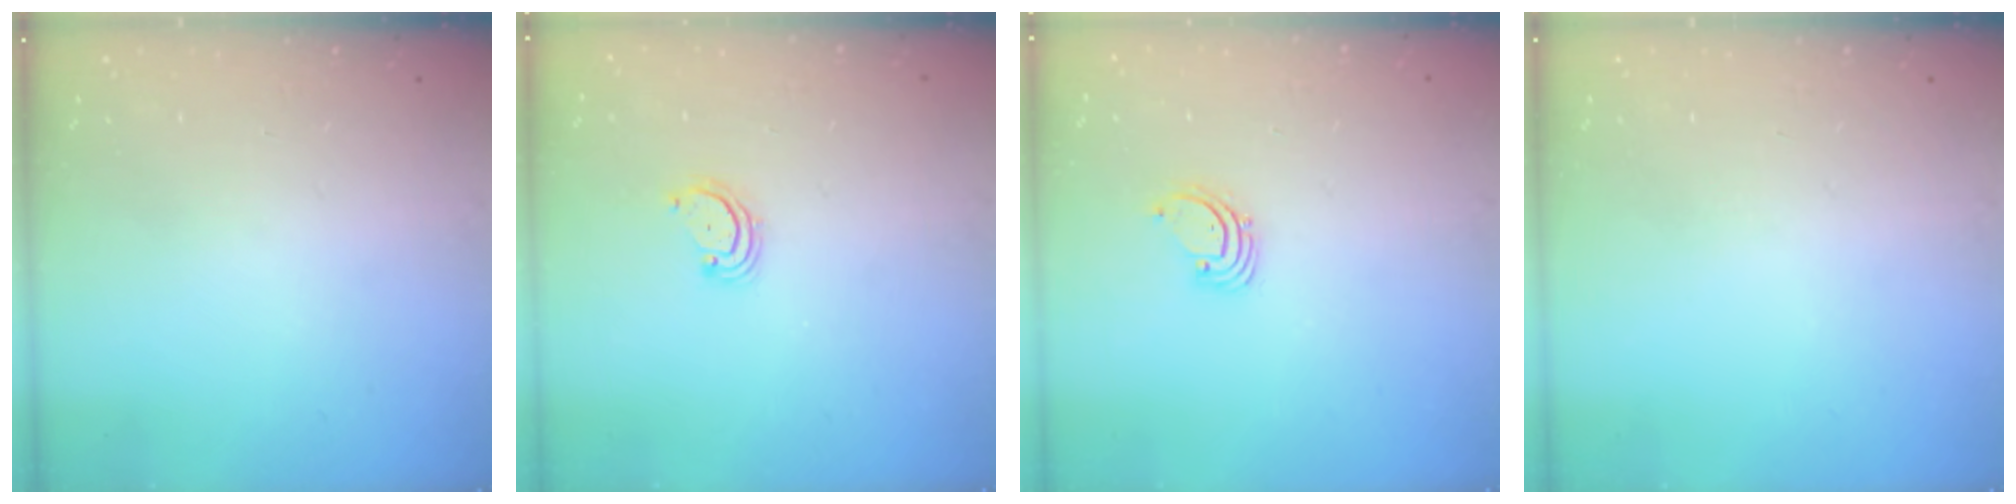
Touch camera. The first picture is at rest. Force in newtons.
{"total": 2.5, "press": 2.5, "slide": 0.3}
{"total": 1.4, "press": 1.4, "slide": 0.1}
{"total": 0.0}